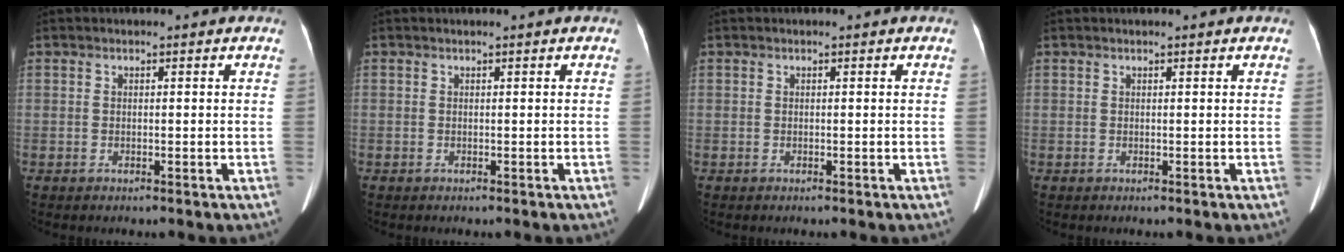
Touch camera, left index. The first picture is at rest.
{"total": 0.0}
{"total": 0.0}
{"total": 0.5, "force": [0.5, 0.0, 0.3], "torque": [-0.005, 0.010, 0.007]}